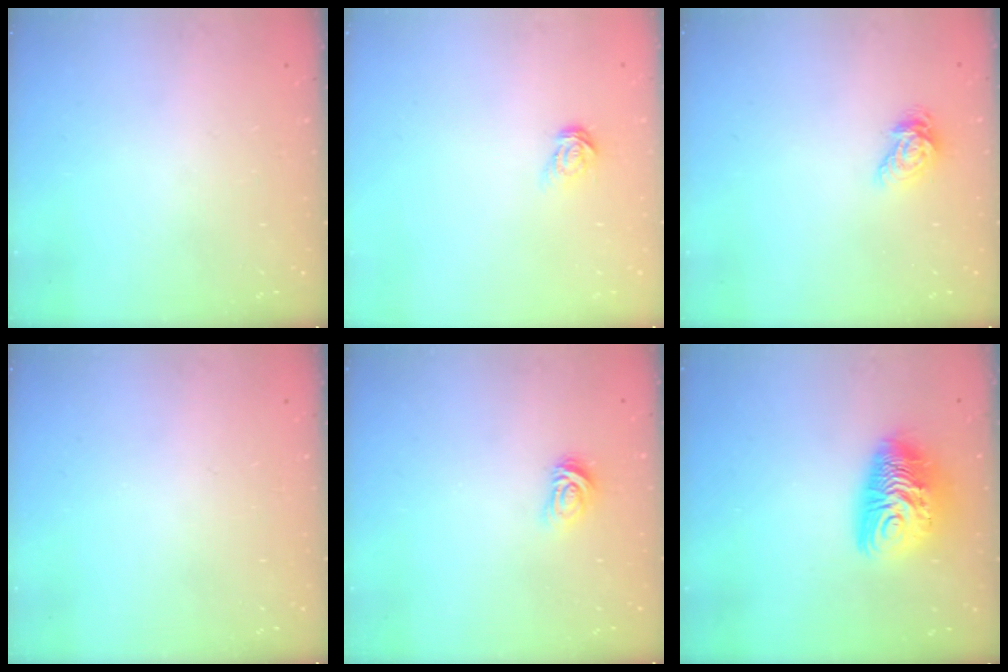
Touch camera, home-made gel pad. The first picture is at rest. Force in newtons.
{"total": 5.5, "press": 5.4, "slide": 0.5}
{"total": 6.6, "press": 6.6, "slide": 0.2}
{"total": 0.0}
{"total": 4.1, "press": 4.1, "slide": 0.6}
{"total": 12.5, "press": 12.5, "slide": 0.9}